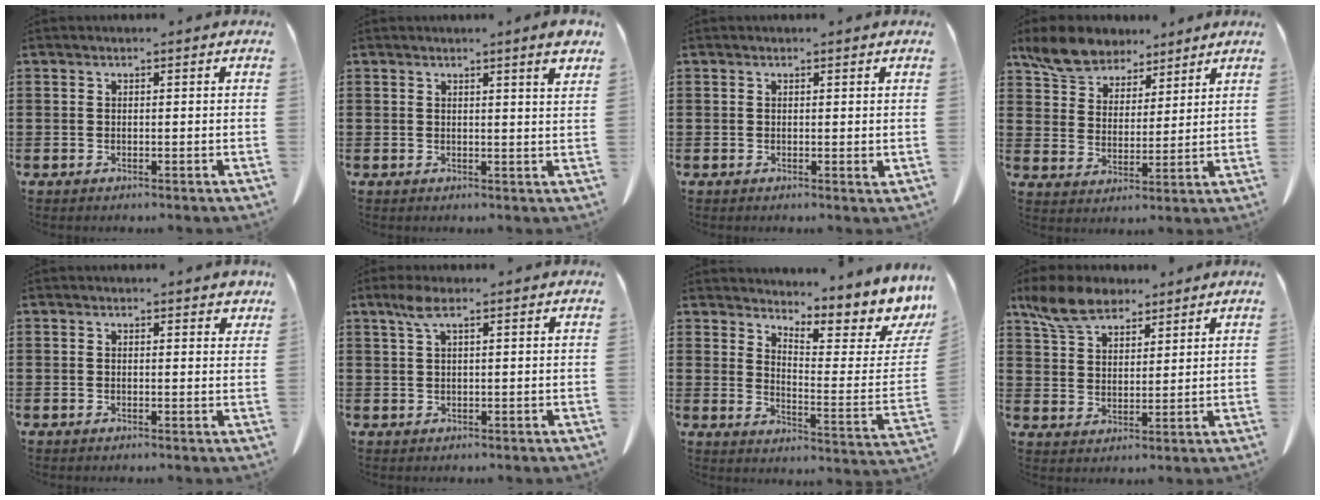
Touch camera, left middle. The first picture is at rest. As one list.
[{"total": 3.4, "force": [2.6, -0.2, 2.2], "torque": [-0.041, -0.009, 0.045]}, {"total": 0.9, "force": [0.2, 0.1, 0.9], "torque": [-0.018, -0.002, 0.004]}, {"total": 7.3, "force": [6.4, 3.1, 1.4], "torque": [-0.060, -0.015, 0.121]}, {"total": 1.3, "force": [1.2, 0.5, 0.2], "torque": [0.008, -0.002, 0.020]}, {"total": 2.9, "force": [1.4, 0.7, 2.4], "torque": [-0.053, 0.006, 0.024]}, {"total": 5.9, "force": [5.1, 1.1, 2.8], "torque": [-0.047, -0.059, 0.080]}, {"total": 7.6, "force": [6.1, 3.1, 3.1], "torque": [-0.084, -0.005, 0.117]}]